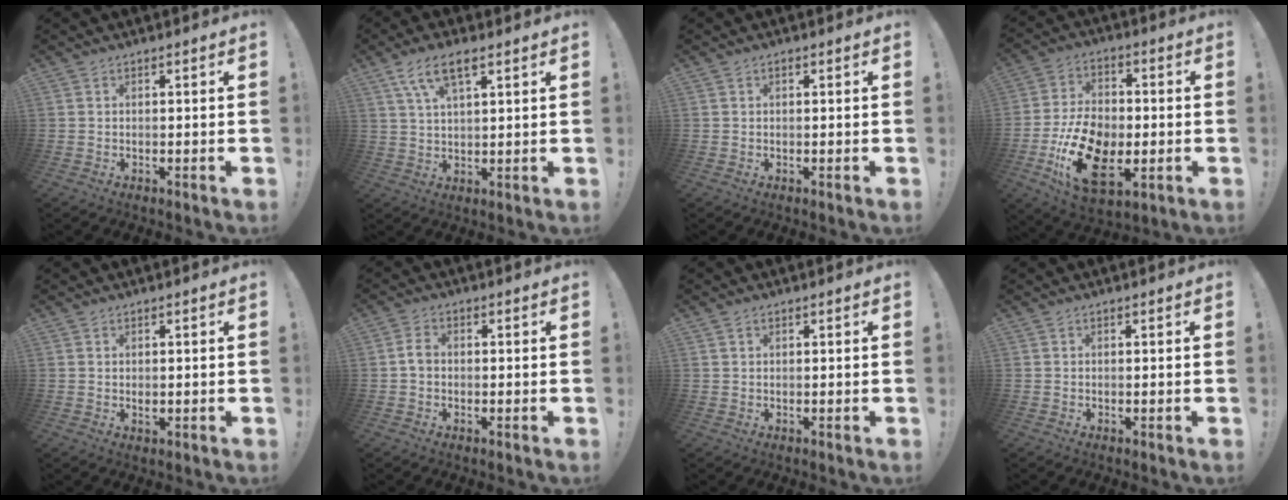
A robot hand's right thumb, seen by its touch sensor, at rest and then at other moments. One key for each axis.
{"total": 8.2, "fx": 4.4, "fy": 3.0, "fz": 6.2, "tx": -0.109, "ty": -0.006, "tz": 0.080}
{"total": 0.0}
{"total": 19.9, "fx": -6.2, "fy": 12.5, "fz": 14.2, "tx": -0.273, "ty": 0.032, "tz": -0.098}
{"total": 1.1, "fx": 0.2, "fy": 0.9, "fz": 0.7, "tx": -0.012, "ty": 0.002, "tz": 0.003}
{"total": 3.2, "fx": -0.2, "fy": 2.2, "fz": 2.3, "tx": -0.040, "ty": 0.010, "tz": -0.003}
{"total": 0.9, "fx": 0.6, "fy": 0.6, "fz": 0.2, "tx": 0.000, "ty": -0.001, "tz": 0.011}
{"total": 0.0}